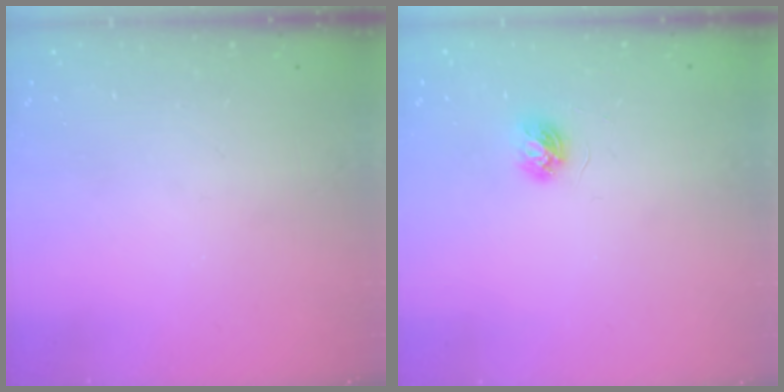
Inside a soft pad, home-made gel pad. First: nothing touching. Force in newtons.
{"total": 4.6, "press": 4.6, "slide": 0.5}